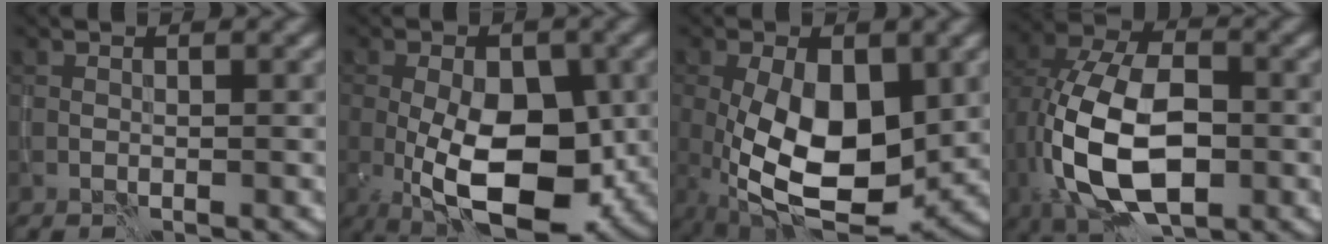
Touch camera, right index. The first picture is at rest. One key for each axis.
{"total": 10.5, "fx": -2.2, "fy": 5.2, "fz": 8.9, "tx": -0.140, "ty": -0.005, "tz": -0.039}
{"total": 10.2, "fx": -1.0, "fy": 5.3, "fz": 8.7, "tx": -0.167, "ty": -0.016, "tz": -0.012}
{"total": 11.8, "fx": -2.8, "fy": 6.9, "fz": 9.2, "tx": -0.189, "ty": -0.007, "tz": -0.057}